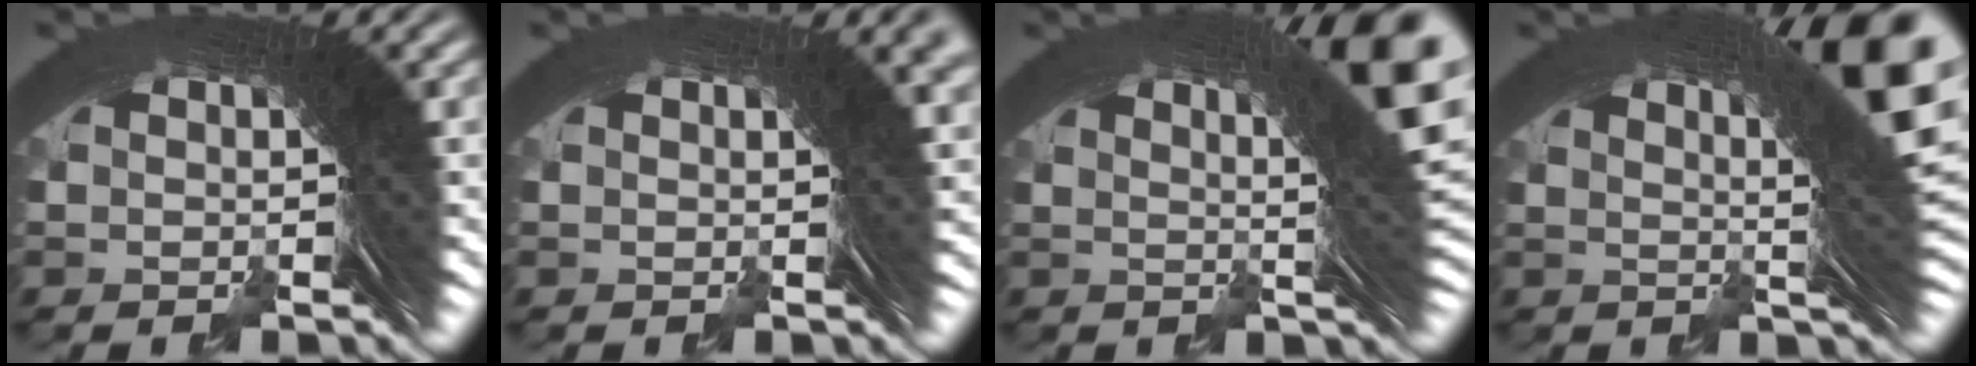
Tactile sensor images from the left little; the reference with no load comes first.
{"total": 3.8, "force": [1.4, 0.6, 3.5], "torque": [-0.020, 0.013, 0.012]}
{"total": 11.9, "force": [3.7, 3.5, 10.7], "torque": [-0.106, 0.020, 0.047]}
{"total": 13.3, "force": [4.1, 4.1, 11.9], "torque": [-0.123, 0.023, 0.051]}